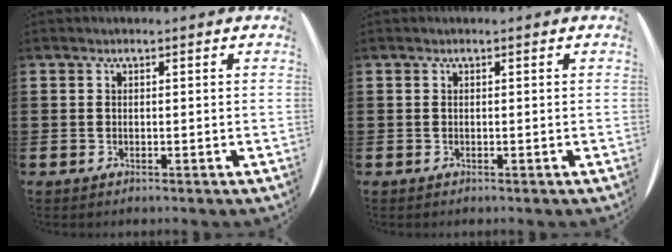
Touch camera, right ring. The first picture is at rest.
{"total": 0.0}